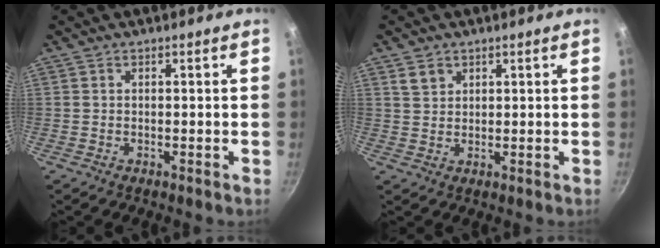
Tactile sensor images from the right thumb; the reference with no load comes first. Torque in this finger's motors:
{"motor_torque": [-0.56, 0.33, 0.28, 0.17, 0.00]}